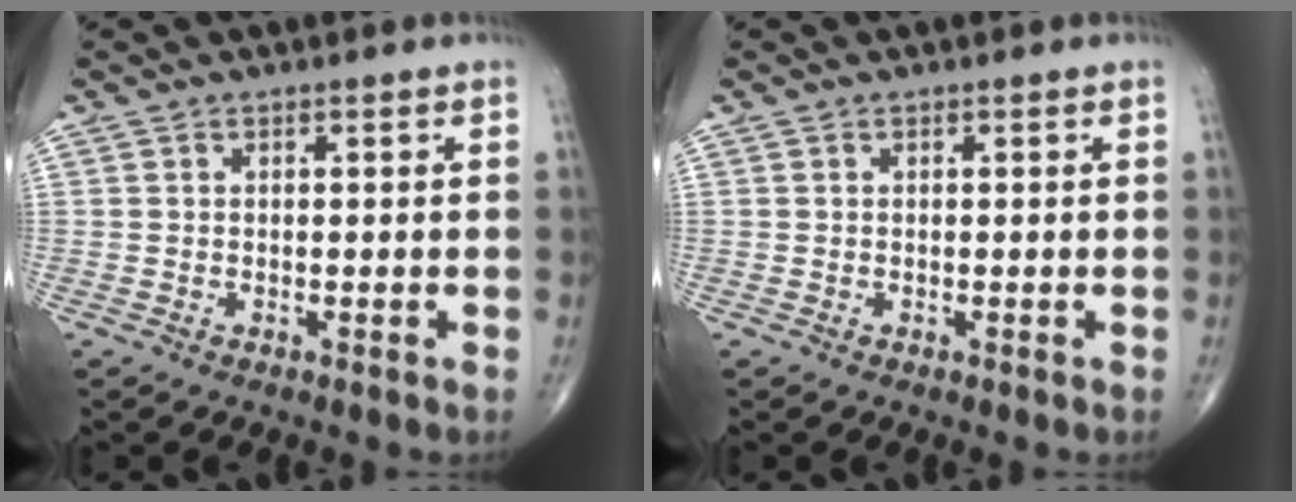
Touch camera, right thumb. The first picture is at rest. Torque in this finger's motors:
{"motor_torque": [-0.15, -0.05, -0.04, -0.05, 0.01]}